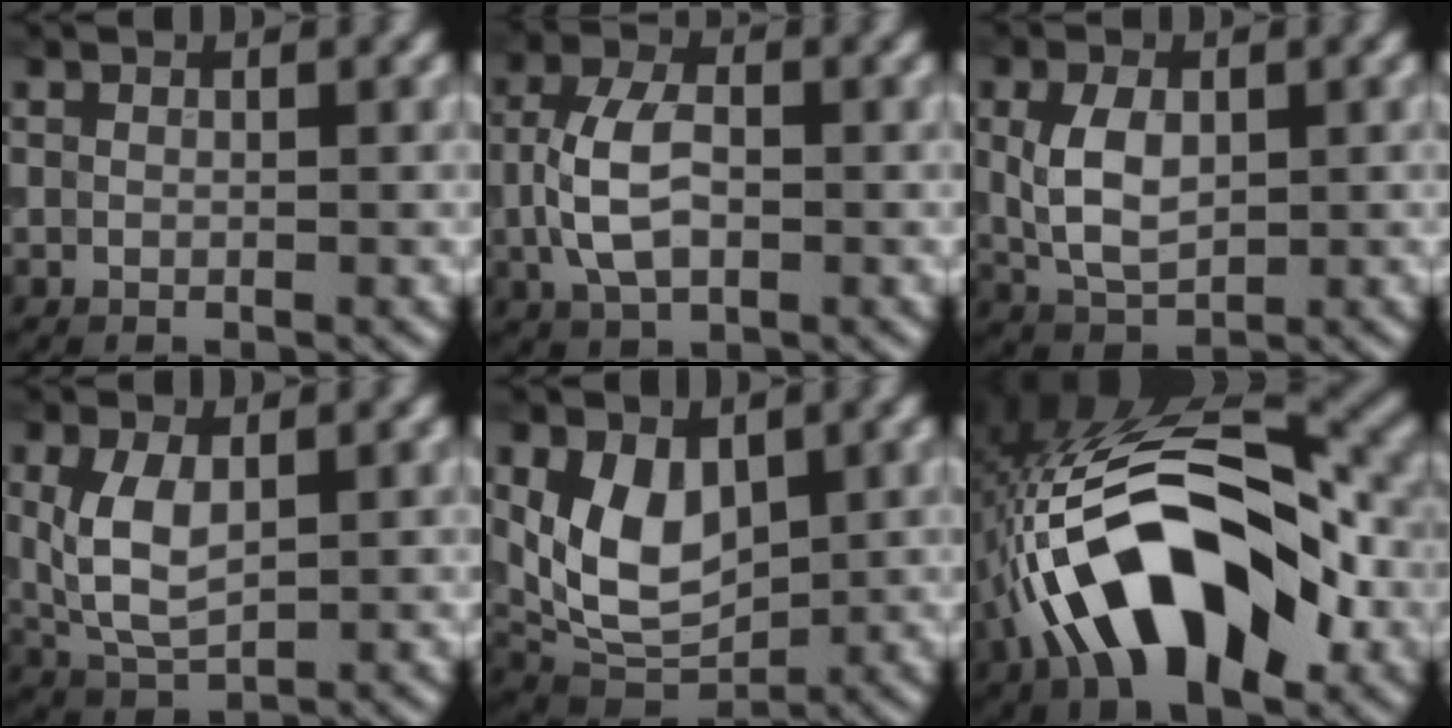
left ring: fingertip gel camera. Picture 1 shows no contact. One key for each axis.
{"total": 5.2, "fx": -0.4, "fy": 3.0, "fz": 4.2, "tx": -0.090, "ty": 0.002, "tz": -0.011}
{"total": 4.6, "fx": 0.4, "fy": 2.8, "fz": 3.6, "tx": -0.081, "ty": 0.003, "tz": 0.014}
{"total": 4.4, "fx": 0.8, "fy": 2.4, "fz": 3.7, "tx": -0.084, "ty": 0.002, "tz": 0.019}
{"total": 6.7, "fx": 1.4, "fy": 4.4, "fz": 4.8, "tx": -0.095, "ty": -0.012, "tz": 0.029}
{"total": 13.9, "fx": -3.7, "fy": 6.6, "fz": 11.7, "tx": -0.196, "ty": 0.029, "tz": -0.077}